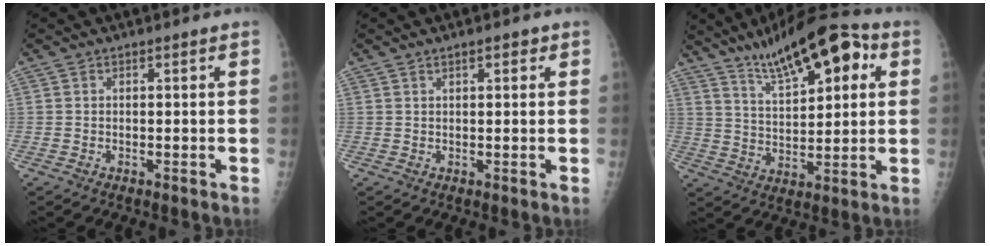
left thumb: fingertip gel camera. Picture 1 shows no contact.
{"total": 1.9, "force": [1.0, 0.8, 1.3], "torque": [-0.012, -0.001, 0.012]}
{"total": 16.8, "force": [8.3, 6.4, 13.1], "torque": [-0.169, -0.009, 0.133]}